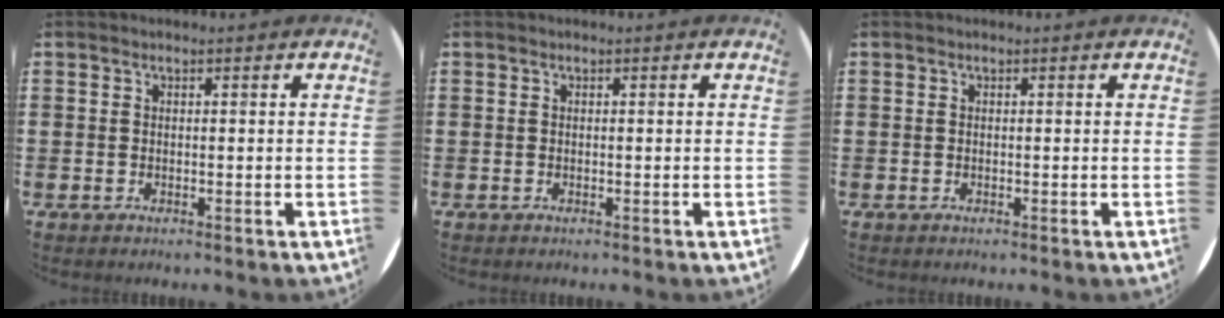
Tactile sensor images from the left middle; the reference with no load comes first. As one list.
[{"total": 0.0}, {"total": 0.0}]